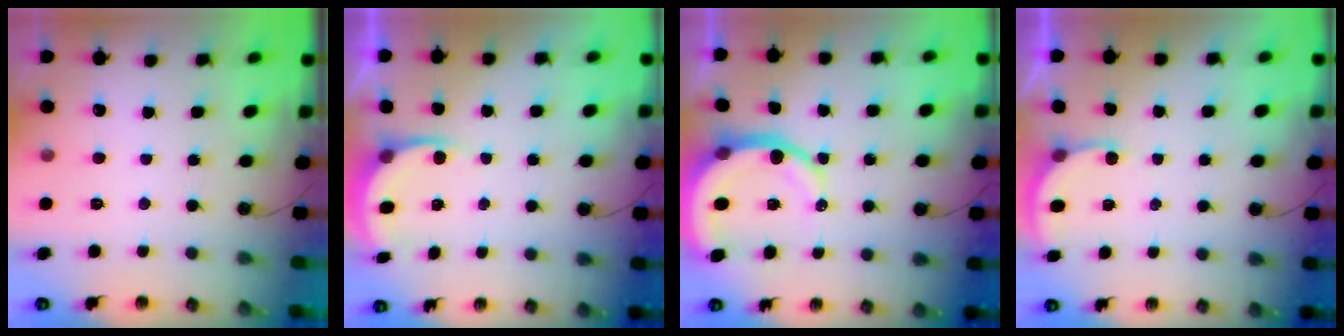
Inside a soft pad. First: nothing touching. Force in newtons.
{"total": 5.7, "press": 5.4, "slide": 1.6}
{"total": 10.1, "press": 10.0, "slide": 1.3}
{"total": 3.0, "press": 3.0, "slide": 0.3}